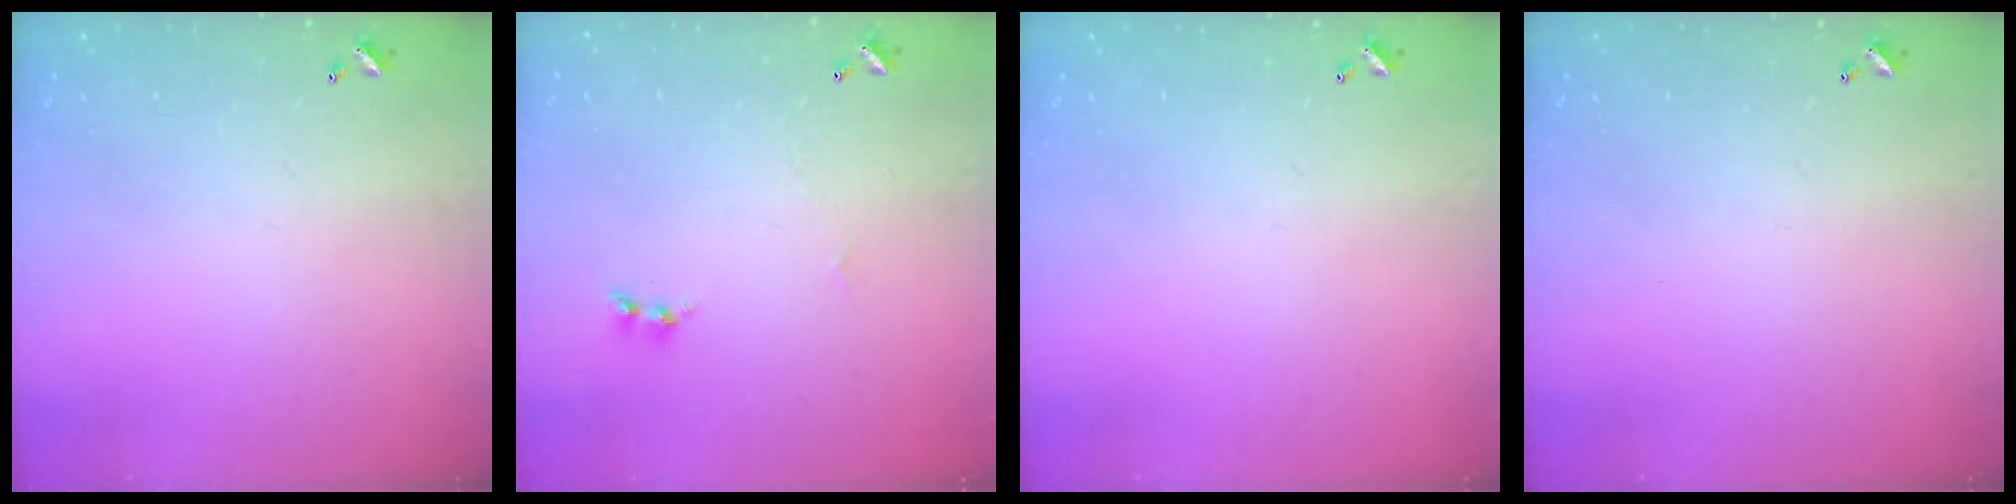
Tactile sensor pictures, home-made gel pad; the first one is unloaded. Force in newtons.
{"total": 1.6, "press": 1.6, "slide": 0.2}
{"total": 0.0}
{"total": 0.0}